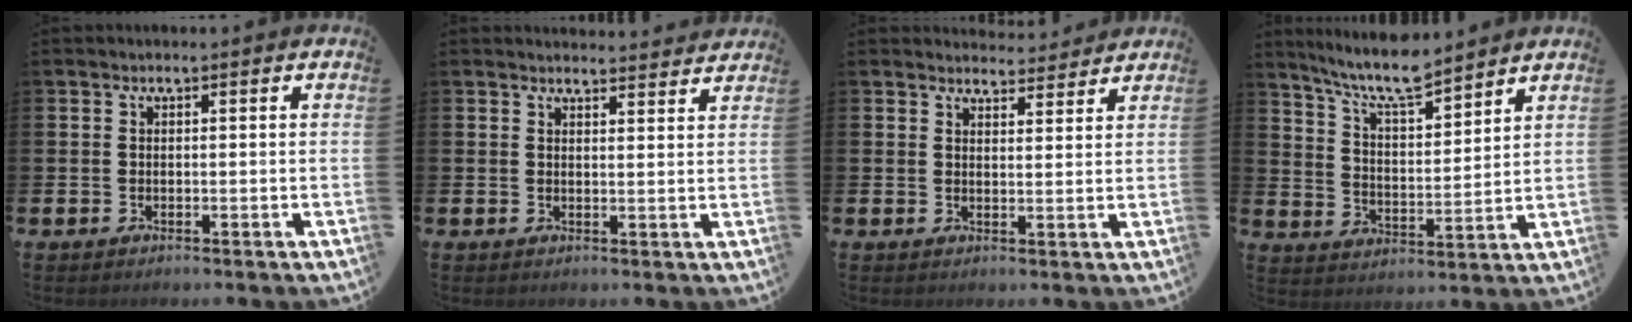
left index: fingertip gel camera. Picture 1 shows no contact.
{"total": 2.8, "force": [2.8, 0.2, -0.2], "torque": [0.007, -0.020, 0.049]}
{"total": 3.6, "force": [3.5, 0.6, -0.2], "torque": [0.007, -0.023, 0.063]}
{"total": 8.5, "force": [7.6, 1.1, 3.6], "torque": [-0.090, -0.042, 0.135]}